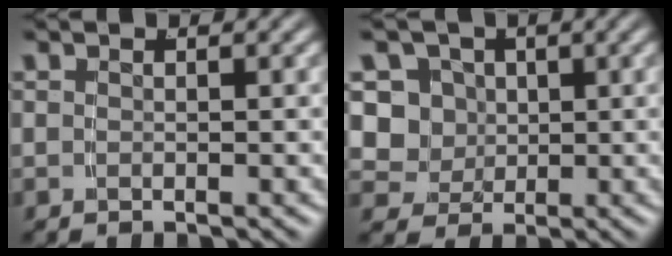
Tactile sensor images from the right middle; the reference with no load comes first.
{"total": 11.2, "force": [0.6, 10.5, 3.9], "torque": [-0.122, -0.040, 0.013]}